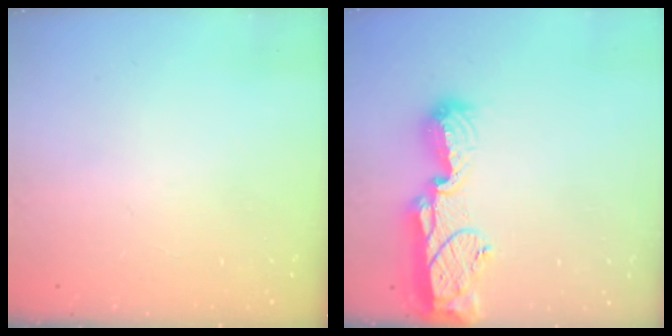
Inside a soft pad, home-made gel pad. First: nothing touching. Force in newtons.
{"total": 15.4, "press": 14.2, "slide": 6.0}